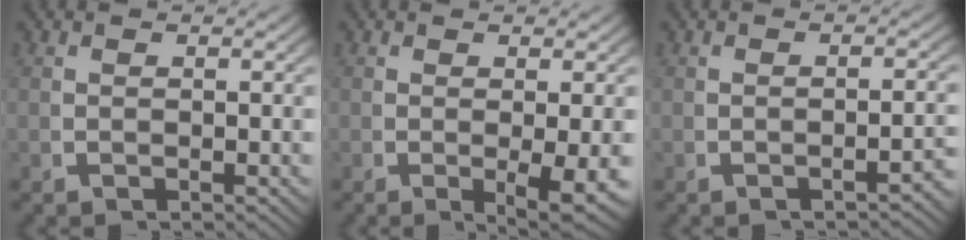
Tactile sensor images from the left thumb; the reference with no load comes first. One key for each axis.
{"total": 3.9, "fx": -0.6, "fy": 1.2, "fz": 3.6, "tx": -0.057, "ty": -0.017, "tz": -0.002}
{"total": 2.1, "fx": -1.6, "fy": 0.2, "fz": 1.4, "tx": -0.023, "ty": 0.002, "tz": -0.020}